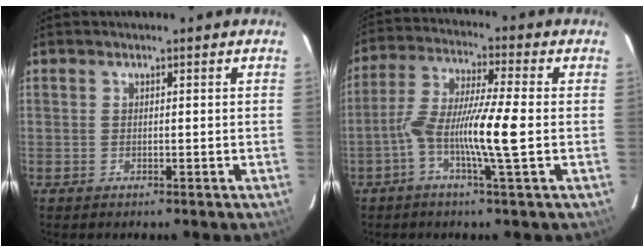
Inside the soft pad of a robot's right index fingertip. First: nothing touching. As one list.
[{"total": 10.2, "force": [-2.3, -0.3, 10.0], "torque": [-0.196, 0.006, -0.049]}]